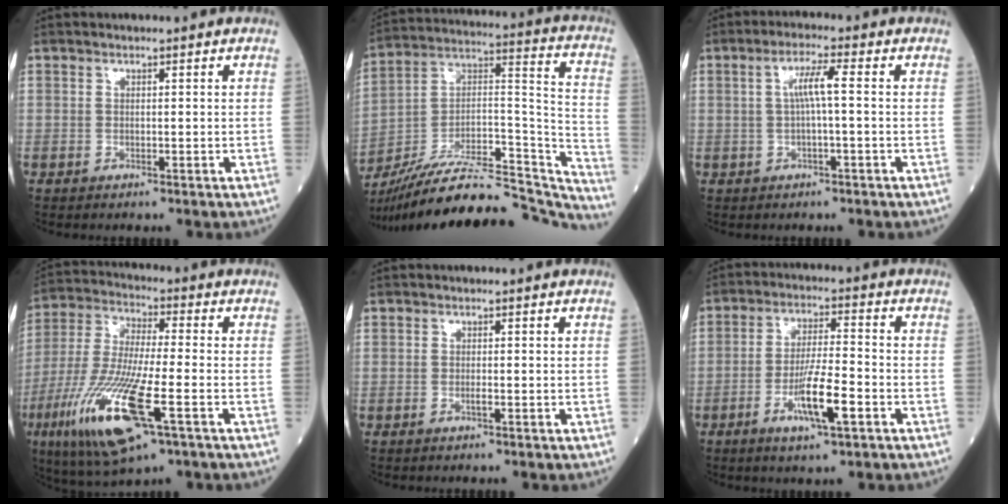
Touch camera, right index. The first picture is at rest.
{"total": 32.5, "force": [-29.5, 5.6, 12.5], "torque": [-0.154, 0.014, -0.435]}
{"total": 4.2, "force": [0.3, 0.1, 4.2], "torque": [-0.081, 0.012, 0.006]}
{"total": 17.8, "force": [-7.1, 2.9, 16.1], "torque": [-0.353, -0.035, -0.128]}
{"total": 0.6, "force": [-0.2, 0.0, 0.6], "torque": [-0.011, 0.000, -0.005]}
{"total": 8.6, "force": [-3.5, 1.0, 7.8], "torque": [-0.142, -0.005, -0.061]}